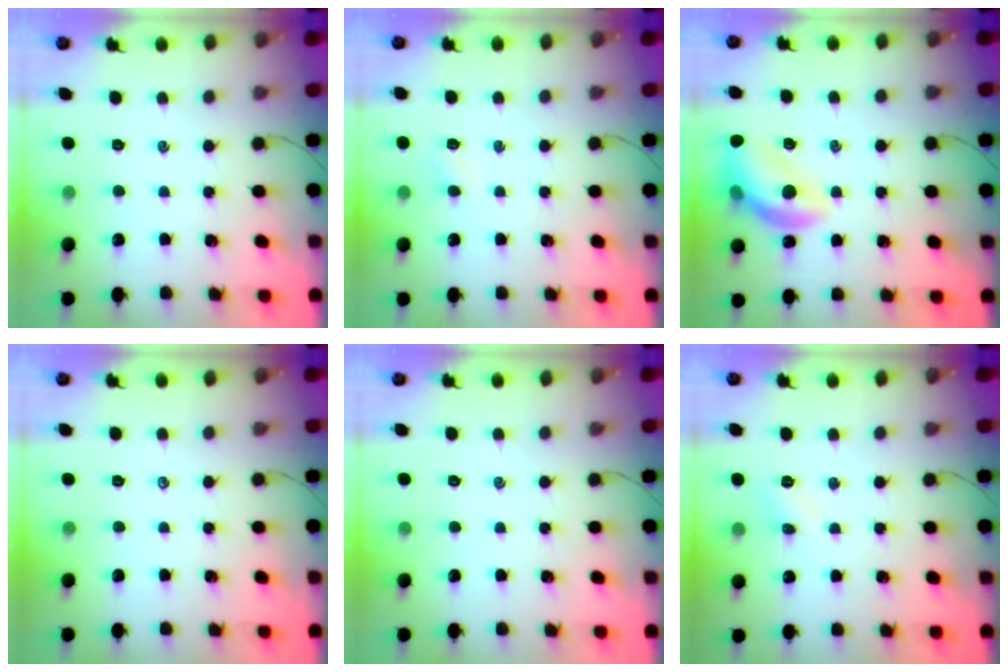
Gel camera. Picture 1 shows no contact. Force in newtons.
{"total": 1.6, "press": 1.5, "slide": 0.5}
{"total": 13.6, "press": 13.5, "slide": 1.8}
{"total": 0.0}
{"total": 0.0}
{"total": 5.1, "press": 4.9, "slide": 1.6}